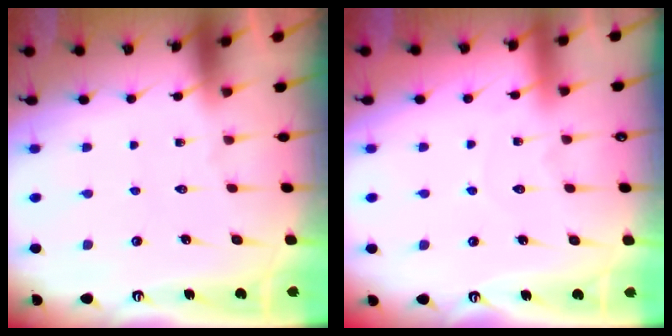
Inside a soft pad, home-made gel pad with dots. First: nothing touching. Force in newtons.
{"total": 2.6, "press": 2.6, "slide": 0.3}